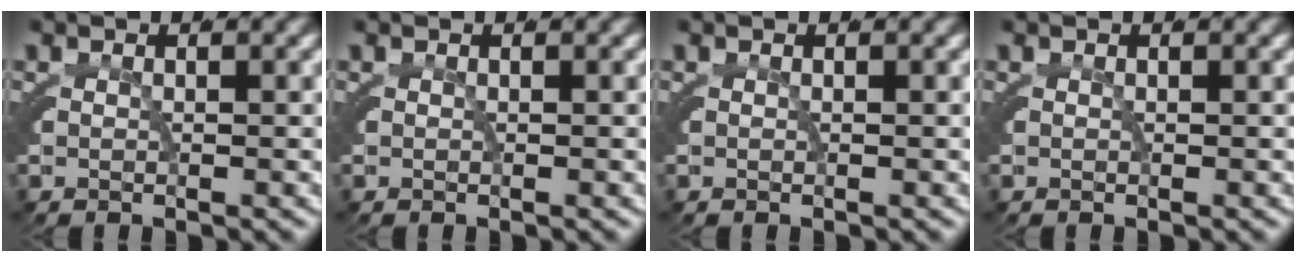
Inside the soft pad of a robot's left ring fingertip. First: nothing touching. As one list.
[{"total": 0.0}, {"total": 0.0}, {"total": 0.0}]